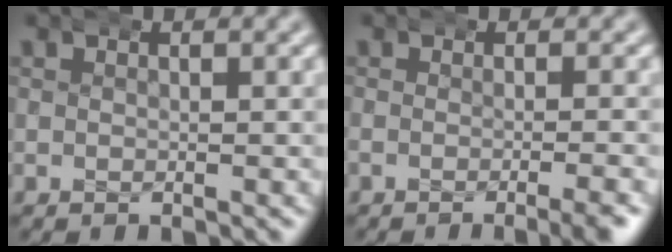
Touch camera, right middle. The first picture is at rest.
{"total": 1.9, "force": [-1.2, -0.4, 1.4], "torque": [-0.012, 0.006, -0.025]}